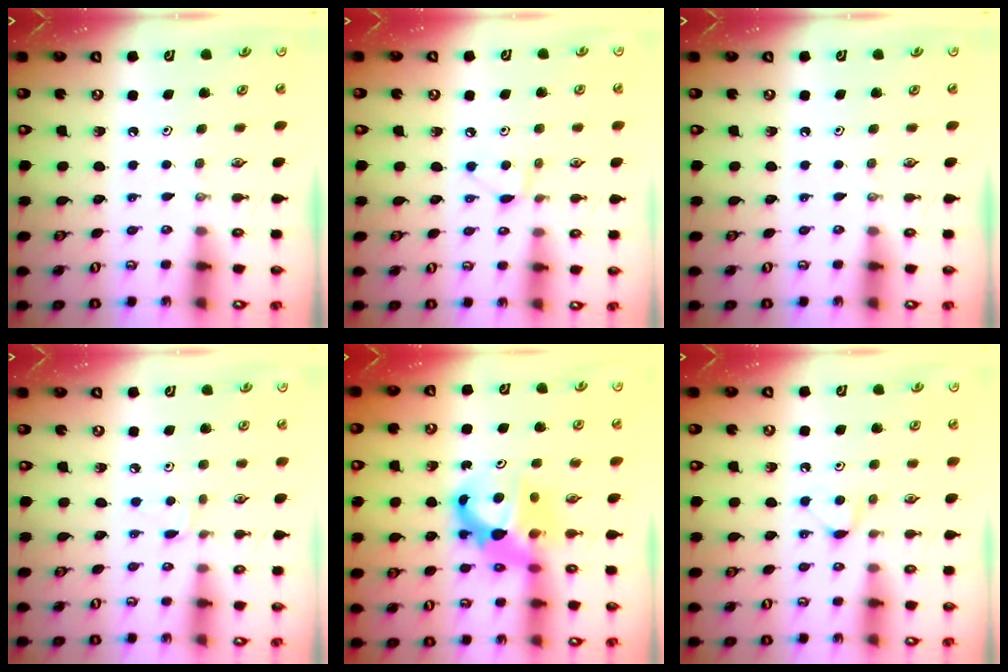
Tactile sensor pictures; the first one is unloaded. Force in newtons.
{"total": 6.4, "press": 6.3, "slide": 0.7}
{"total": 0.0}
{"total": 2.8, "press": 2.7, "slide": 0.5}
{"total": 8.2, "press": 8.2, "slide": 0.7}
{"total": 3.8, "press": 3.8, "slide": 0.6}